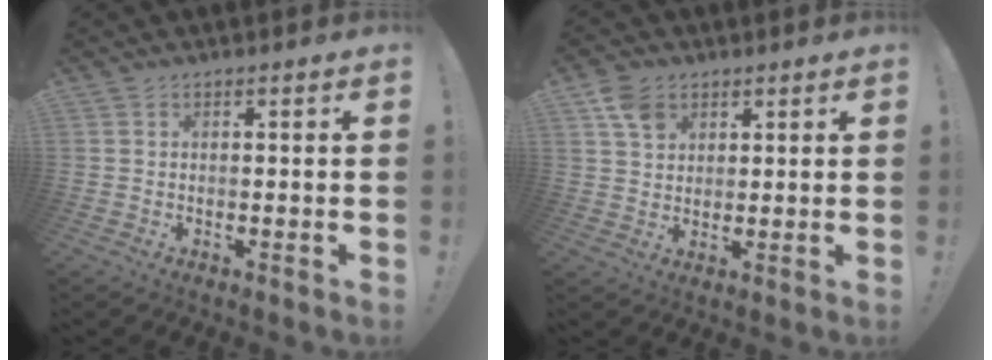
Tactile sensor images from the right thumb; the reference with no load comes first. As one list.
[{"total": 6.9, "force": [3.8, 5.0, 3.0], "torque": [-0.053, -0.009, 0.075]}]